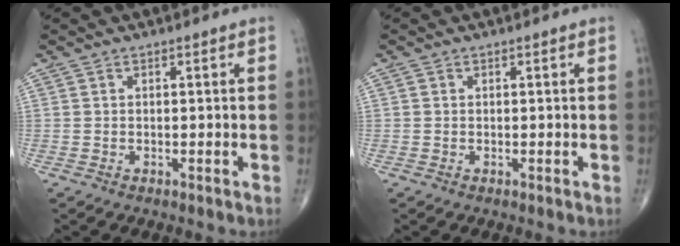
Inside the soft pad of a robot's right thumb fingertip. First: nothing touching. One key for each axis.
{"total": 0.0}